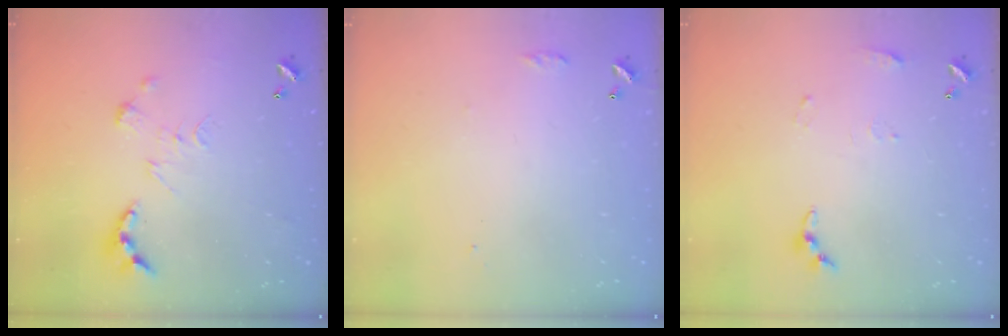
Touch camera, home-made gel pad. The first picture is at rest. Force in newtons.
{"total": 6.3, "press": 6.3, "slide": 0.8}
{"total": 6.4, "press": 6.4, "slide": 0.7}